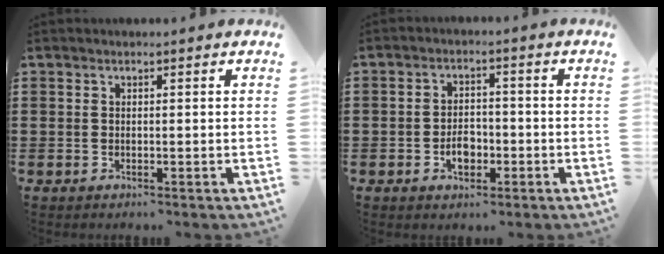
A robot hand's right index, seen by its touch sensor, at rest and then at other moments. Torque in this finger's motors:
{"motor_torque": [1.34, 0.80, 0.27, 0.04]}